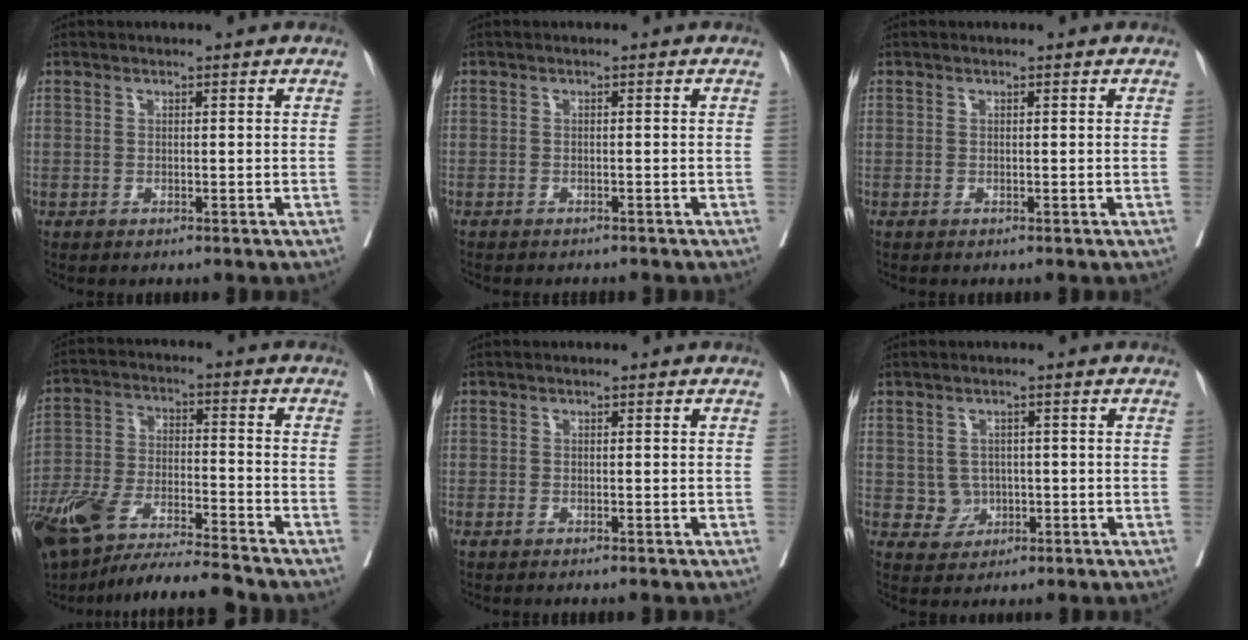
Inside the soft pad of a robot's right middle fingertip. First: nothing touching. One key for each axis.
{"total": 3.8, "fx": -3.4, "fy": 1.0, "fz": 1.3, "tx": -0.017, "ty": -0.004, "tz": -0.043}
{"total": 0.0}
{"total": 18.0, "fx": -15.2, "fy": 1.8, "fz": 9.4, "tx": -0.198, "ty": -0.025, "tz": -0.271}
{"total": 1.0, "fx": -0.8, "fy": 0.0, "fz": 0.6, "tx": -0.009, "ty": -0.001, "tz": -0.009}
{"total": 3.1, "fx": -0.2, "fy": 3.0, "fz": 0.9, "tx": -0.006, "ty": 0.004, "tz": 0.003}